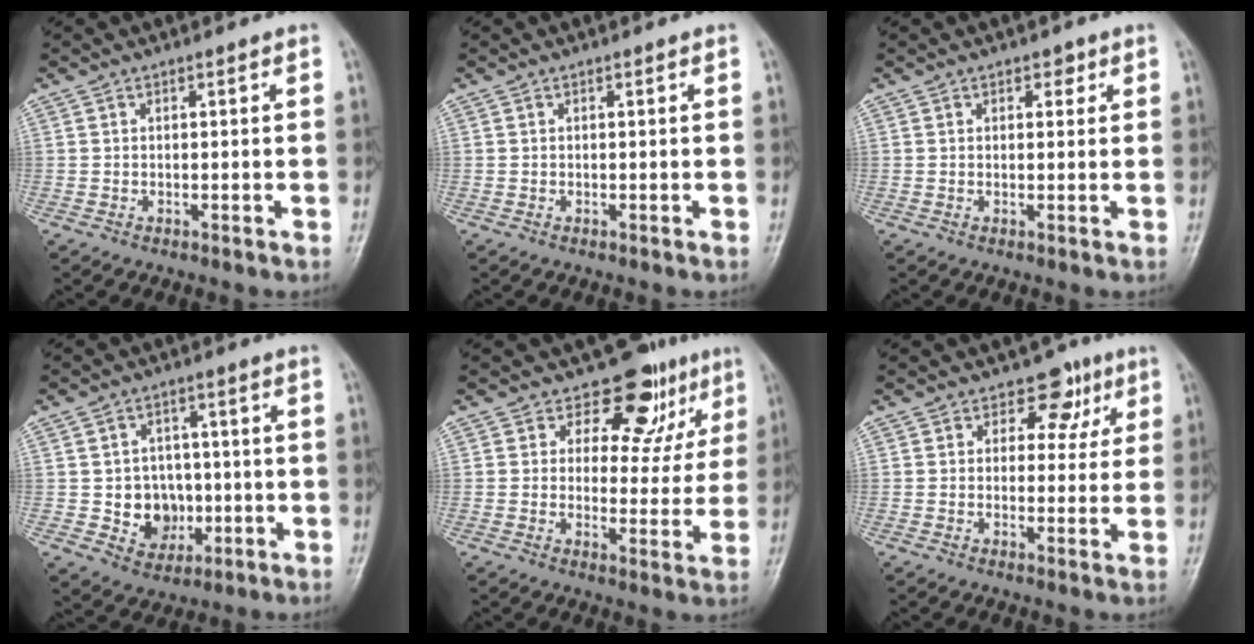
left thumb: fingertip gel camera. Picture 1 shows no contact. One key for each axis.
{"total": 0.0}
{"total": 1.8, "fx": 1.0, "fy": 1.2, "fz": 1.0, "tx": 0.003, "ty": -0.001, "tz": 0.009}
{"total": 8.7, "fx": -1.1, "fy": 7.7, "fz": 3.9, "tx": -0.013, "ty": 0.011, "tz": -0.008}
{"total": 10.0, "fx": 6.5, "fy": 6.5, "fz": 3.9, "tx": -0.002, "ty": -0.032, "tz": 0.077}
{"total": 5.8, "fx": 2.7, "fy": 4.4, "fz": 2.7, "tx": 0.010, "ty": -0.003, "tz": 0.028}